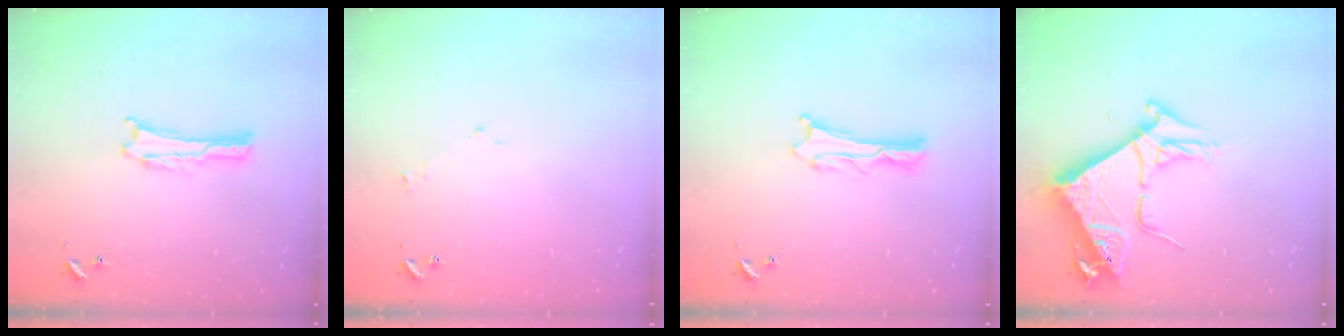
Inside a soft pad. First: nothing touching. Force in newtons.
{"total": 1.6, "press": 1.5, "slide": 0.3}
{"total": 1.3, "press": 1.2, "slide": 0.1}
{"total": 8.8, "press": 8.7, "slide": 1.1}